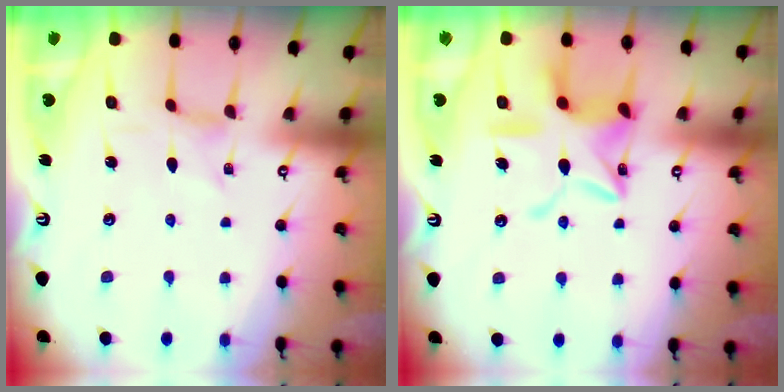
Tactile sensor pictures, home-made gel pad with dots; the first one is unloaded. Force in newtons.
{"total": 14.6, "press": 14.6, "slide": 1.3}